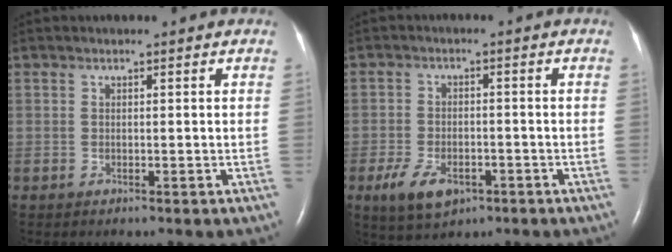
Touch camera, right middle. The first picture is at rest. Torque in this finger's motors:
{"motor_torque": [0.78, -0.56, 0.14, 0.04]}